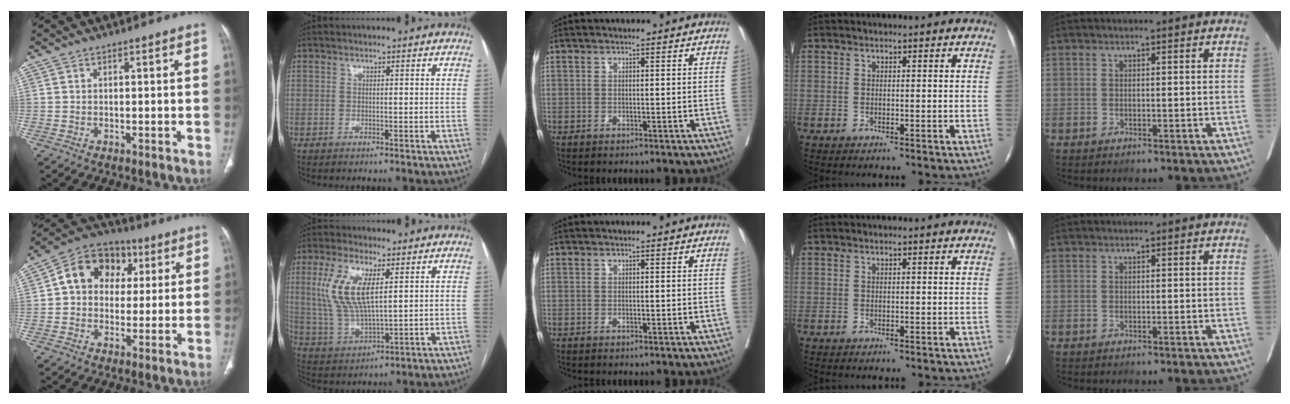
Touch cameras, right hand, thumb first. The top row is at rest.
{"thumb": {"total": 12.8, "force": [2.8, 10.4, 6.9], "torque": [-0.077, 0.017, 0.033]}, "index": {"total": 10.6, "force": [3.1, 3.4, 9.6], "torque": [-0.222, 0.003, 0.067]}}